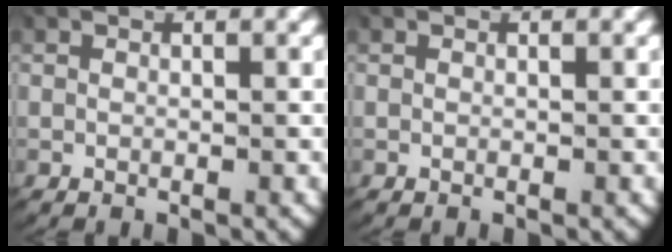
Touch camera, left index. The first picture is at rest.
{"total": 0.0}